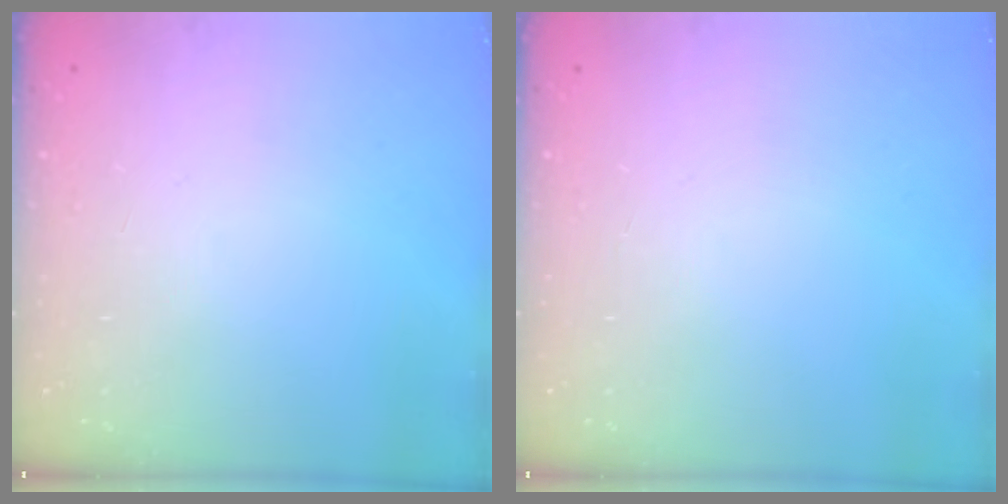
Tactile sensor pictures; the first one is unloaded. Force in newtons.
{"total": 0.0}